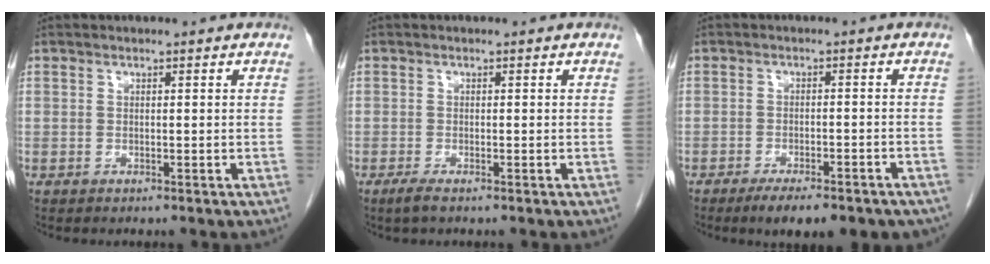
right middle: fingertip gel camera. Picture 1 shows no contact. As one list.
[{"total": 1.5, "force": [-1.0, 0.1, 1.1], "torque": [-0.031, -0.006, -0.021]}, {"total": 10.3, "force": [-8.0, 2.9, 5.9], "torque": [-0.062, -0.002, -0.103]}]